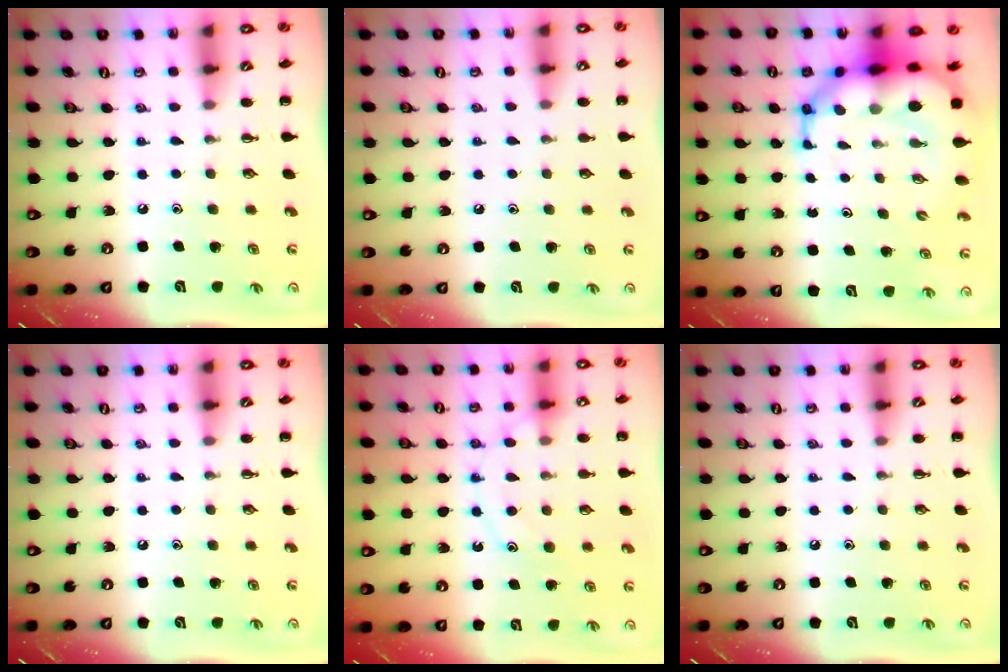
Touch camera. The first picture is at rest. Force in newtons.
{"total": 3.8, "press": 3.6, "slide": 1.1}
{"total": 12.5, "press": 12.0, "slide": 3.7}
{"total": 0.0}
{"total": 12.8, "press": 12.7, "slide": 1.0}
{"total": 0.0}